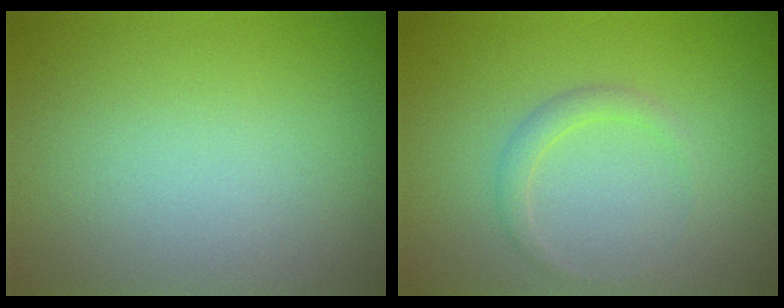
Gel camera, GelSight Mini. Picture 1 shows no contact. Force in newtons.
{"total": 1.3, "press": 1.3, "slide": 0.1}